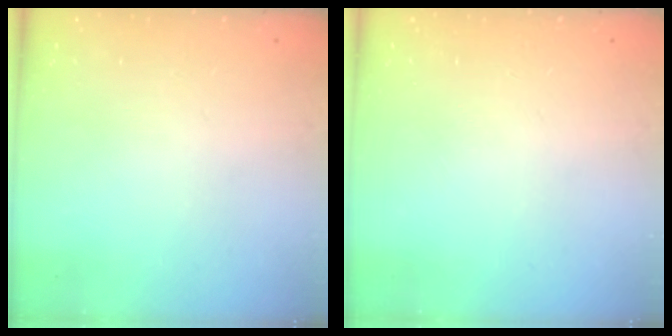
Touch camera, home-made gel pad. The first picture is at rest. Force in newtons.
{"total": 0.0}